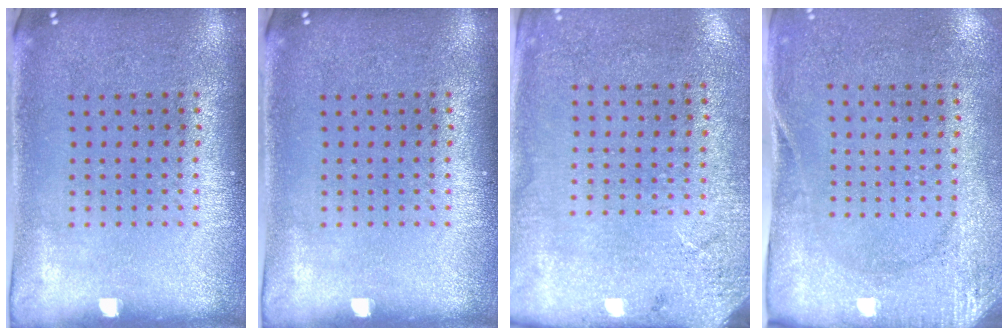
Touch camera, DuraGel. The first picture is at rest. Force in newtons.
{"total": 0.0}
{"total": 2.7, "press": 2.2, "slide": 1.5}
{"total": 2.7, "press": 2.1, "slide": 1.7}